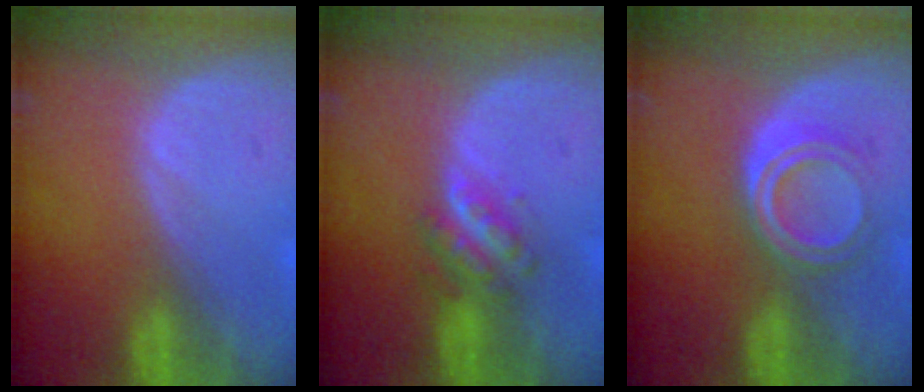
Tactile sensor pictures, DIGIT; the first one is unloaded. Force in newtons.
{"total": 4.9, "press": 4.5, "slide": 2.1}
{"total": 5.3, "press": 4.5, "slide": 2.6}